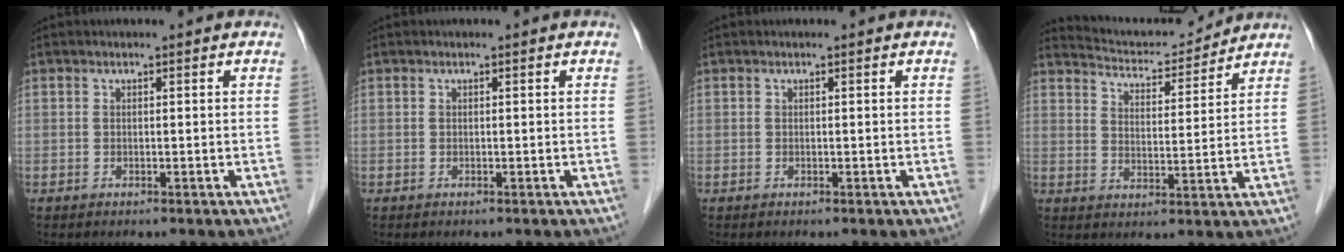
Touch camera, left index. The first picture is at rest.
{"total": 0.0}
{"total": 0.0}
{"total": 9.7, "force": [9.6, 1.0, 0.9], "torque": [-0.021, 0.006, 0.150]}